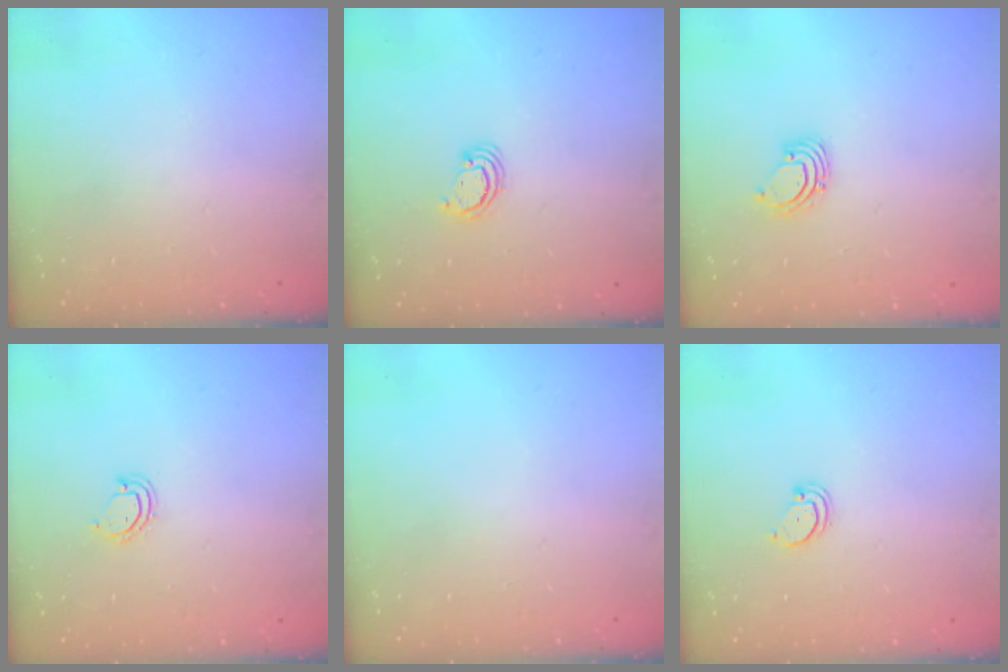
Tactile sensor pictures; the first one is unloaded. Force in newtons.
{"total": 2.6, "press": 2.5, "slide": 0.2}
{"total": 2.3, "press": 2.3, "slide": 0.2}
{"total": 4.7, "press": 4.6, "slide": 0.4}
{"total": 0.0}
{"total": 1.4, "press": 1.3, "slide": 0.1}